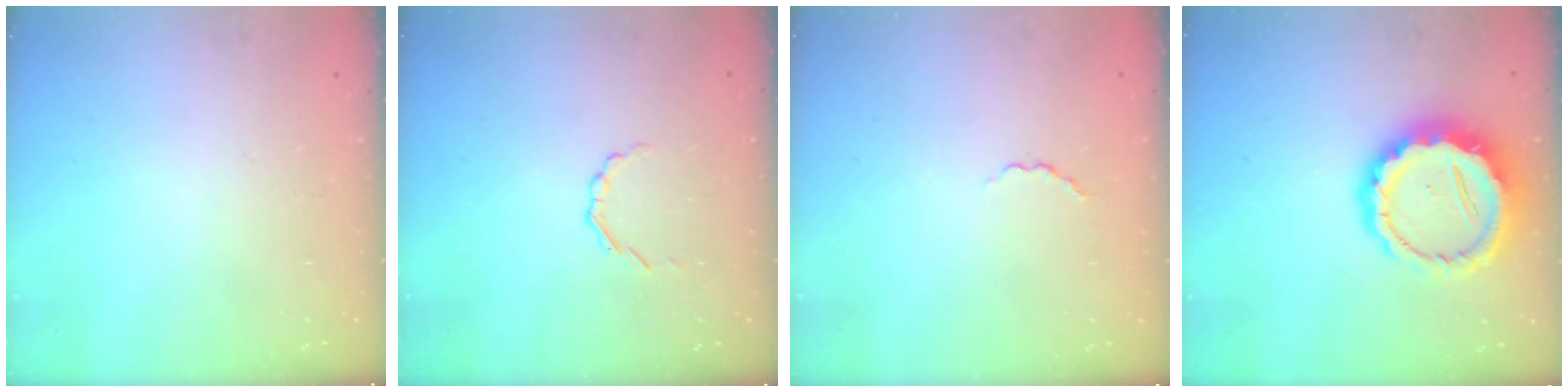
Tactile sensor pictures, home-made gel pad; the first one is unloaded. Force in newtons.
{"total": 1.7, "press": 1.6, "slide": 0.6}
{"total": 2.2, "press": 2.0, "slide": 0.8}
{"total": 14.2, "press": 13.9, "slide": 2.8}